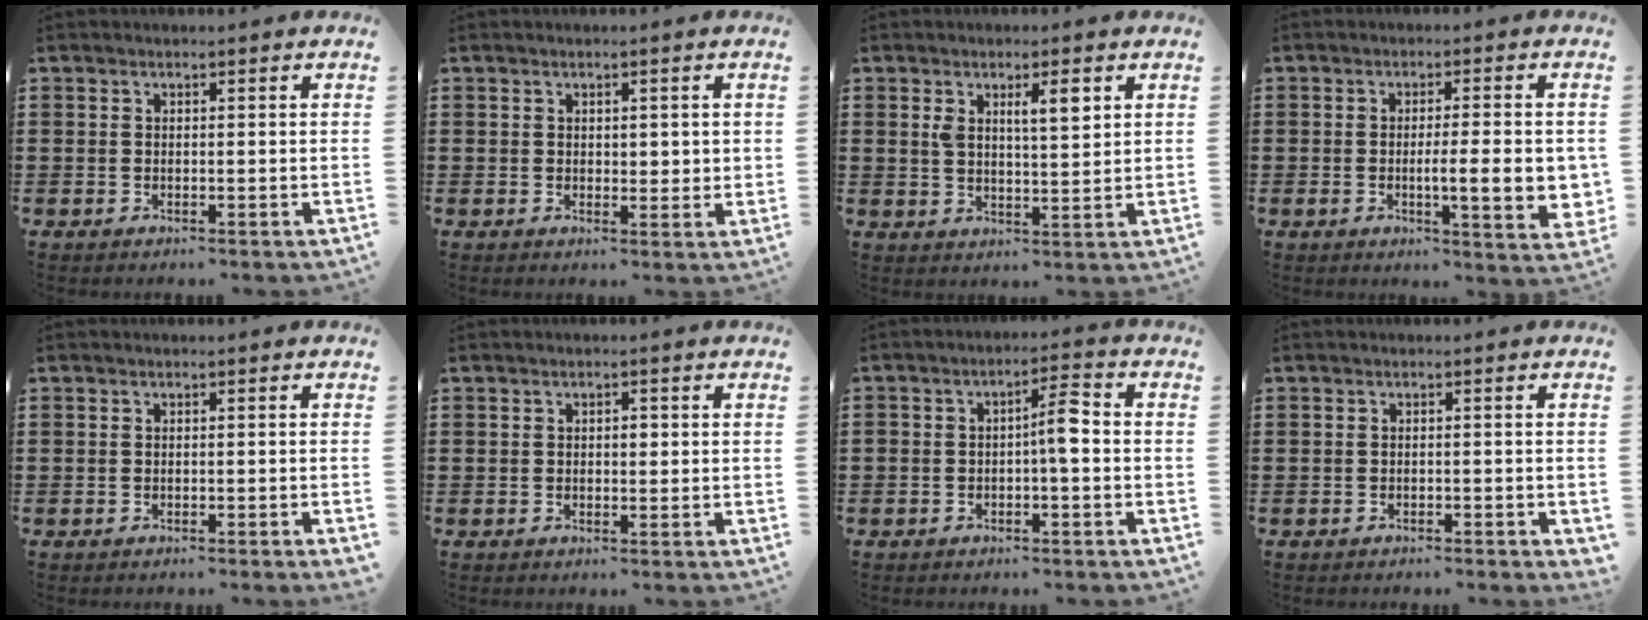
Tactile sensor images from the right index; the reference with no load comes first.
{"total": 1.5, "force": [0.6, 1.0, 0.8], "torque": [-0.010, 0.005, 0.009]}
{"total": 4.4, "force": [1.9, 1.4, 3.8], "torque": [-0.063, 0.000, 0.027]}
{"total": 7.5, "force": [-0.9, 1.3, 7.3], "torque": [-0.097, -0.011, -0.018]}
{"total": 0.8, "force": [-0.6, -0.1, 0.5], "torque": [-0.008, -0.003, -0.012]}
{"total": 1.2, "force": [0.0, 0.6, 1.0], "torque": [-0.020, 0.005, -0.001]}
{"total": 4.3, "force": [-0.8, 1.1, 4.1], "torque": [-0.073, 0.011, -0.019]}
{"total": 0.8, "force": [-0.8, 0.1, 0.2], "torque": [-0.007, -0.003, -0.016]}